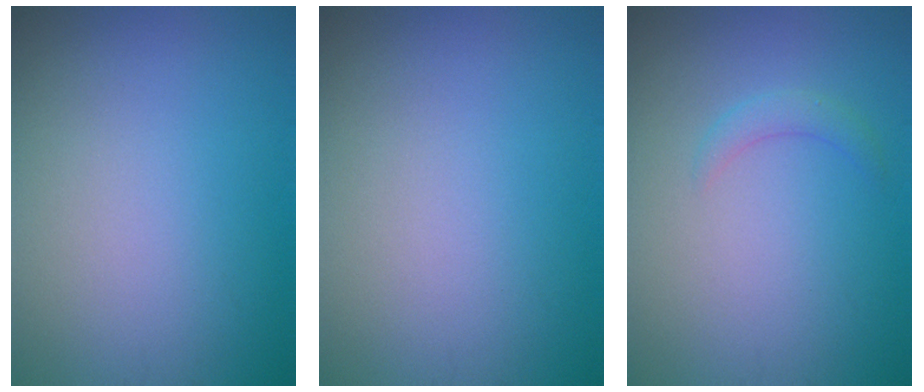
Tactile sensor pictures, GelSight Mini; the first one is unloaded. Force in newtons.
{"total": 0.0}
{"total": 1.3, "press": 1.3, "slide": 0.0}